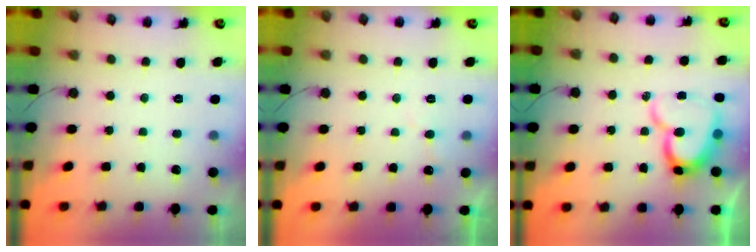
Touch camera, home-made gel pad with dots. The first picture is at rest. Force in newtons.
{"total": 5.0, "press": 5.0, "slide": 0.2}
{"total": 13.4, "press": 13.4, "slide": 1.3}